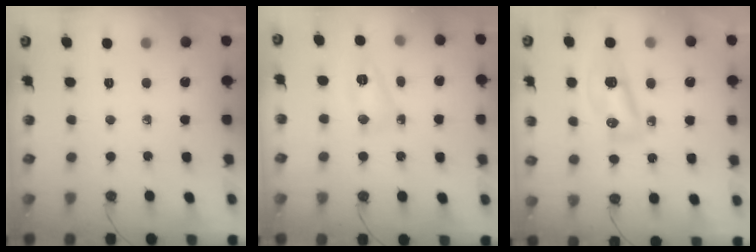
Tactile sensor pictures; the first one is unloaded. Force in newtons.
{"total": 5.5, "press": 5.4, "slide": 0.8}
{"total": 10.5, "press": 10.4, "slide": 1.3}